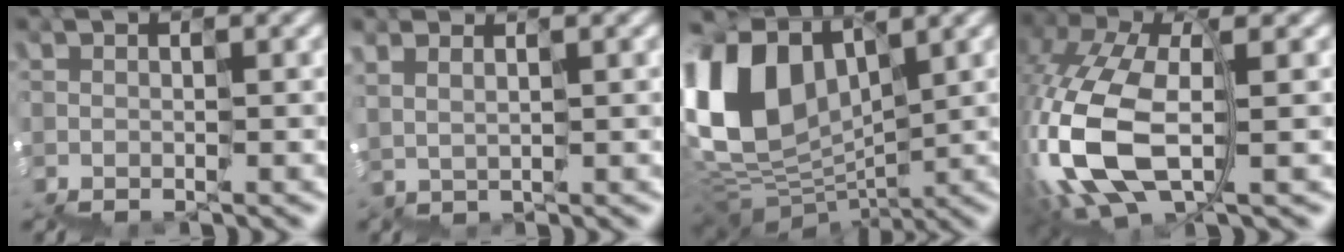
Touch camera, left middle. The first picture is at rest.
{"total": 1.8, "force": [1.4, -0.7, -0.9], "torque": [0.024, 0.013, 0.032]}
{"total": 7.3, "force": [3.7, 5.2, 3.4], "torque": [-0.097, 0.017, 0.070]}
{"total": 8.4, "force": [-2.1, 4.4, 6.8], "torque": [-0.195, 0.012, -0.045]}